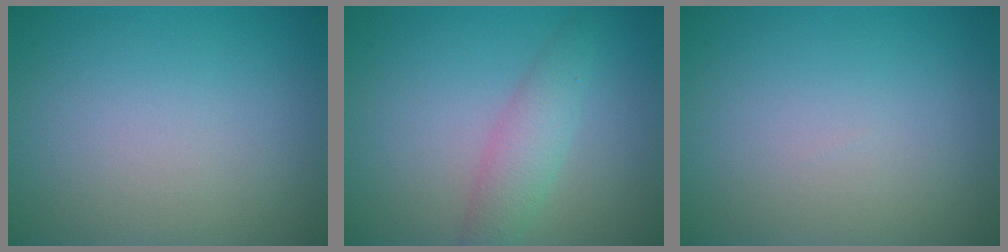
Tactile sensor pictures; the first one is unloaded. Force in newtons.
{"total": 2.9, "press": 2.9, "slide": 0.0}
{"total": 0.0}